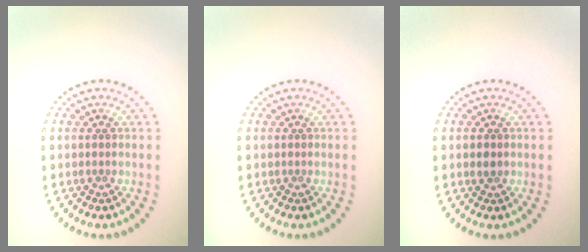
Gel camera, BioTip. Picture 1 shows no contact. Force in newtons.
{"total": 0.0}
{"total": 0.9, "press": 0.8, "slide": 0.2}